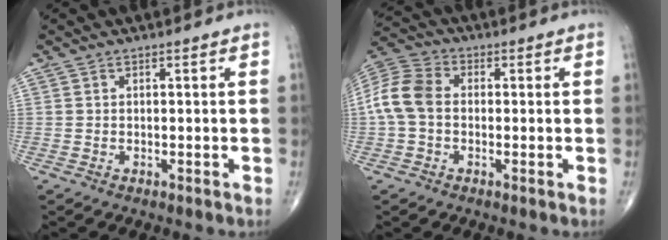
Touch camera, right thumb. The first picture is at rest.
{"total": 9.0, "force": [-0.3, 6.5, 6.2], "torque": [-0.129, 0.025, -0.017]}